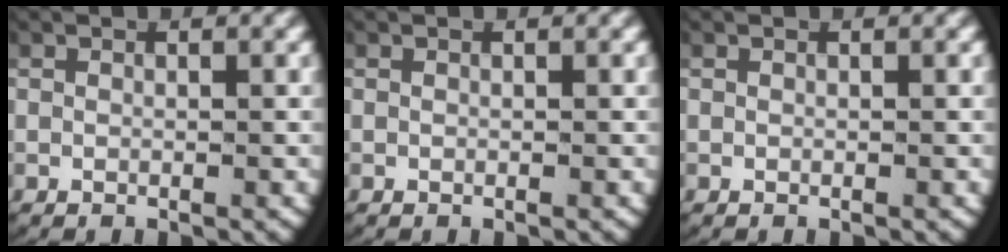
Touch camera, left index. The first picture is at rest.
{"total": 0.0}
{"total": 0.0}